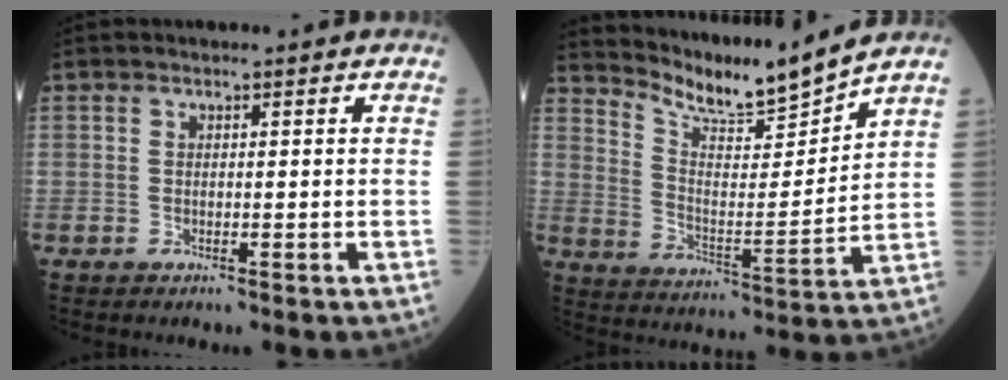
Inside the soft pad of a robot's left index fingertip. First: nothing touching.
{"total": 10.2, "force": [10.0, -1.4, 1.6], "torque": [-0.049, -0.023, 0.188]}